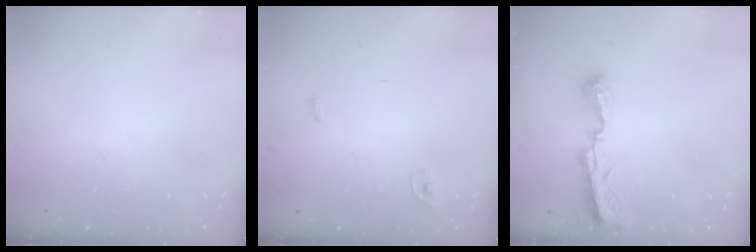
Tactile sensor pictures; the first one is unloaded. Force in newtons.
{"total": 2.4, "press": 2.4, "slide": 0.2}
{"total": 8.0, "press": 8.0, "slide": 0.4}